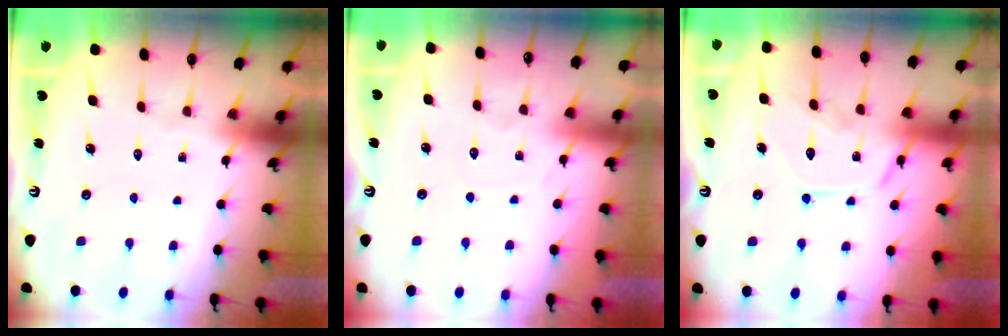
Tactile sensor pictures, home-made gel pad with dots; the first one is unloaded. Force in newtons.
{"total": 2.9, "press": 2.8, "slide": 0.4}
{"total": 13.5, "press": 13.4, "slide": 1.2}